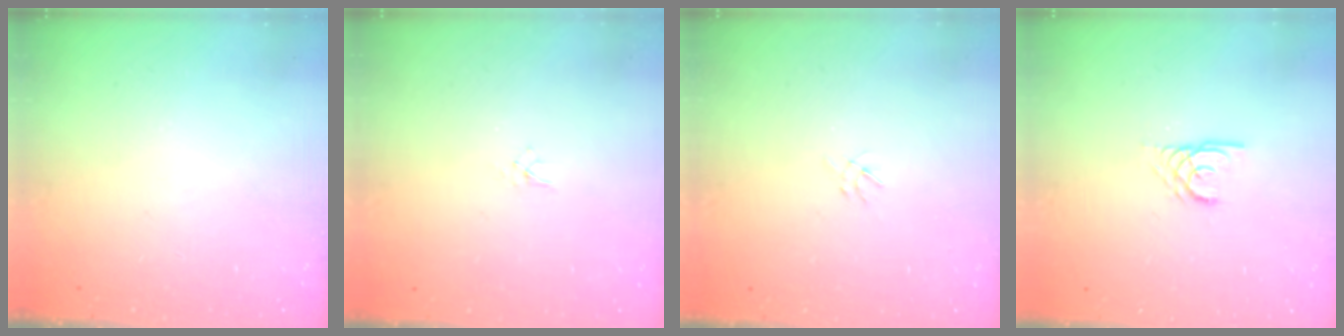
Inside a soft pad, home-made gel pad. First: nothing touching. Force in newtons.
{"total": 1.5, "press": 1.5, "slide": 0.1}
{"total": 1.2, "press": 1.1, "slide": 0.5}
{"total": 2.3, "press": 2.3, "slide": 0.1}